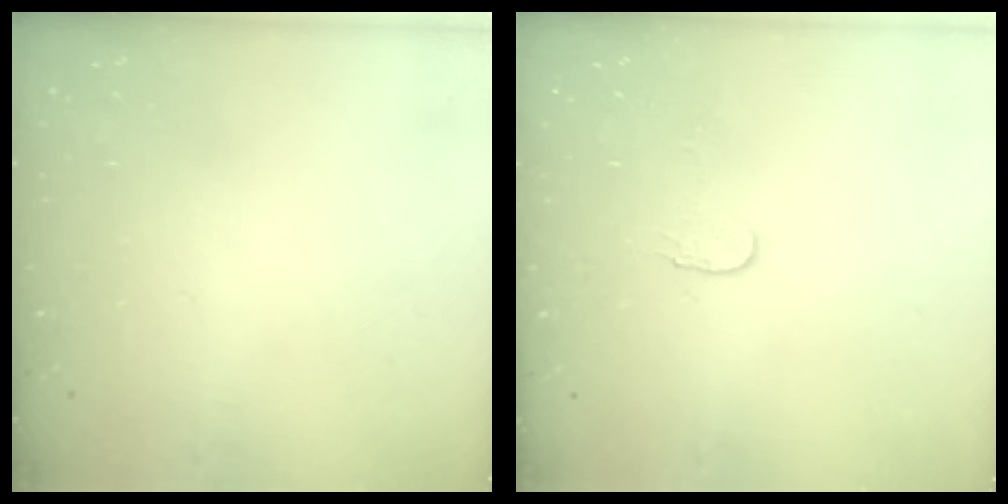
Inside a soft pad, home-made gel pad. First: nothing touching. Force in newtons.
{"total": 2.9, "press": 2.9, "slide": 0.3}